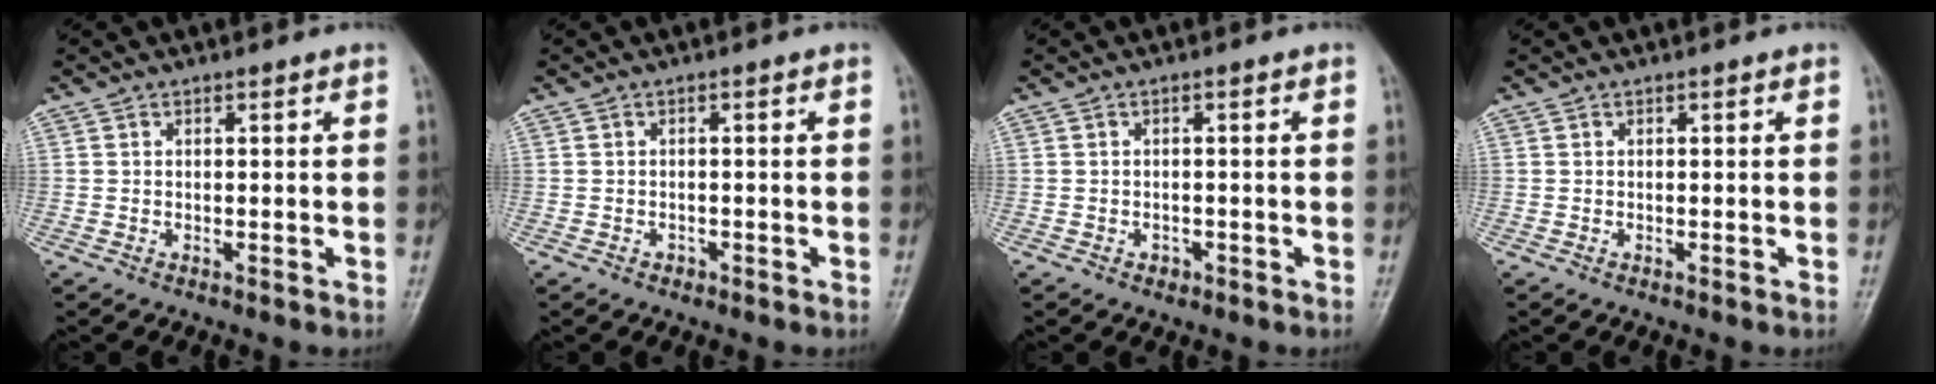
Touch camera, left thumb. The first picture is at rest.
{"total": 1.0, "force": [-0.6, 0.7, 0.3], "torque": [-0.001, 0.004, -0.011]}
{"total": 1.3, "force": [-0.7, 1.0, 0.4], "torque": [-0.002, 0.005, -0.010]}
{"total": 0.0}